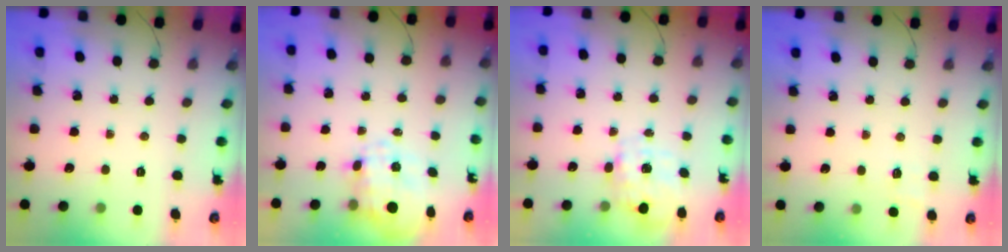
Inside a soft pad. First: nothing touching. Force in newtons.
{"total": 7.6, "press": 7.4, "slide": 1.6}
{"total": 3.8, "press": 3.7, "slide": 0.9}
{"total": 5.5, "press": 5.2, "slide": 2.0}